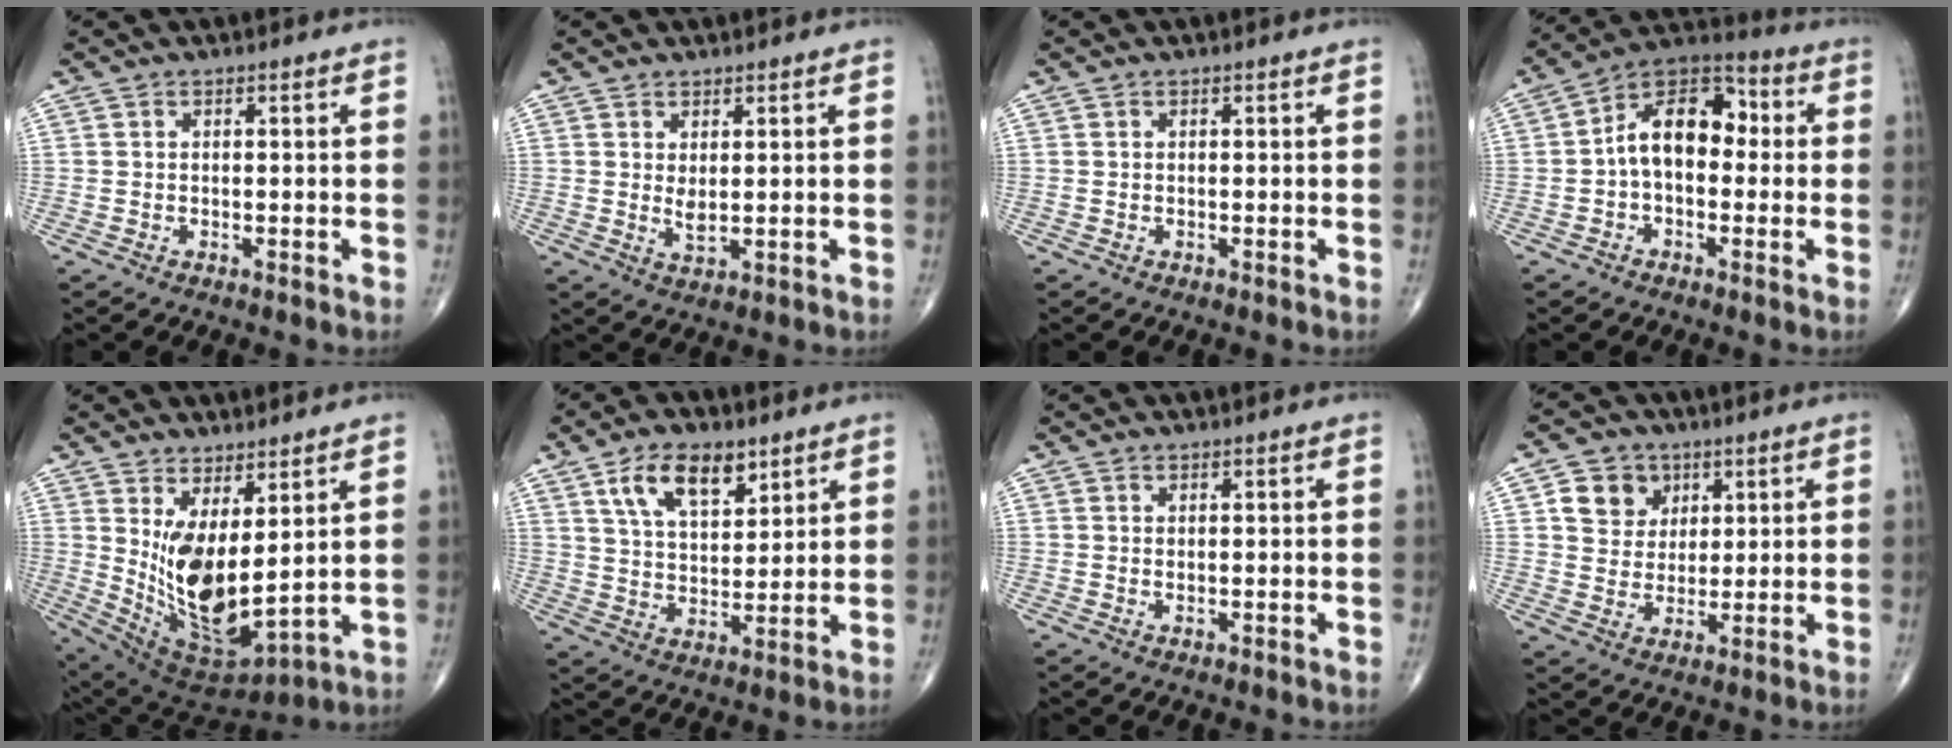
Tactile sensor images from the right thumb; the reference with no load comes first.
{"total": 2.6, "force": [0.6, 1.1, 2.2], "torque": [-0.039, -0.012, 0.016]}
{"total": 0.0}
{"total": 12.7, "force": [0.1, 8.1, 9.8], "torque": [-0.133, 0.042, -0.014]}
{"total": 14.4, "force": [3.6, 5.9, 12.6], "torque": [-0.227, -0.050, 0.092]}
{"total": 11.2, "force": [6.2, 5.8, 7.3], "torque": [-0.109, -0.029, 0.117]}
{"total": 0.6, "force": [0.3, 0.2, 0.5], "torque": [-0.009, -0.004, 0.006]}
{"total": 7.7, "force": [3.1, 6.6, 2.4], "torque": [-0.011, -0.010, 0.055]}